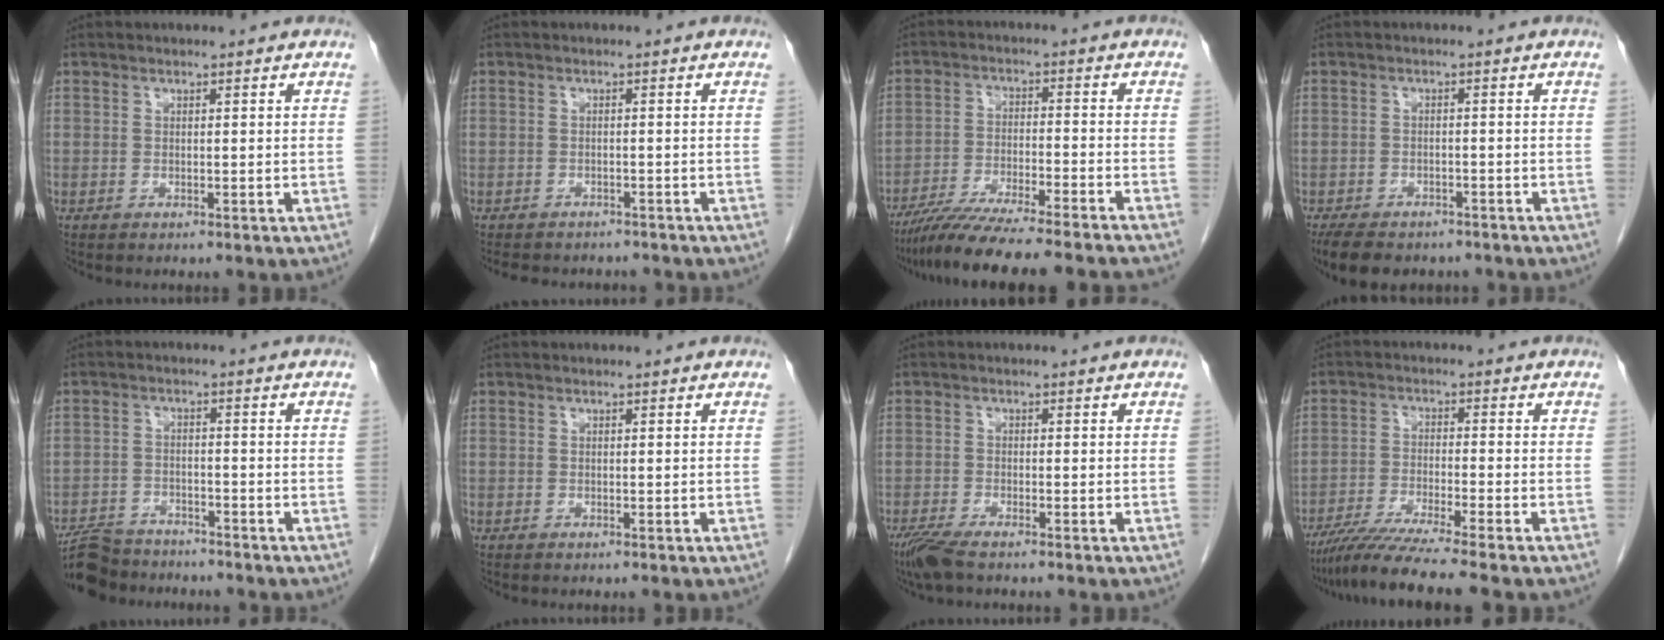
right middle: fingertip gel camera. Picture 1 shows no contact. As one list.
[{"total": 8.0, "force": [-7.1, 2.9, 2.3], "torque": [-0.040, 0.000, -0.086]}, {"total": 14.3, "force": [-12.5, -0.6, 7.0], "torque": [-0.105, -0.029, -0.201]}, {"total": 9.2, "force": [-7.2, 4.1, 3.9], "torque": [-0.067, -0.006, -0.100]}, {"total": 7.7, "force": [-7.0, 2.6, 1.5], "torque": [-0.029, -0.006, -0.119]}, {"total": 0.0}, {"total": 4.0, "force": [-3.0, 0.5, 2.6], "torque": [-0.056, -0.012, -0.059]}, {"total": 9.2, "force": [-7.6, -1.7, 4.9], "torque": [-0.078, -0.037, -0.129]}]